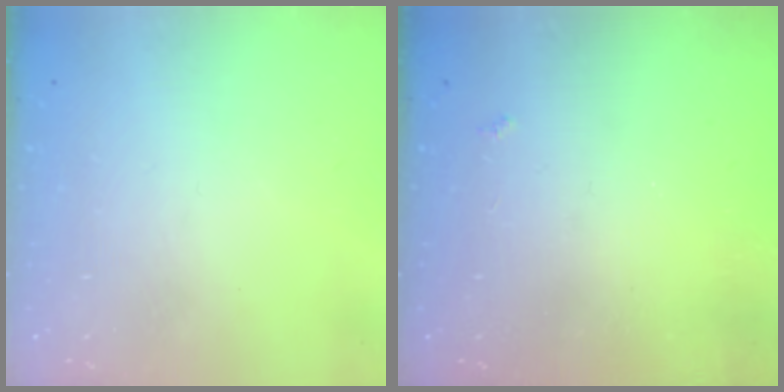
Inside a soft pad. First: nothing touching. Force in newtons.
{"total": 2.1, "press": 2.1, "slide": 0.4}